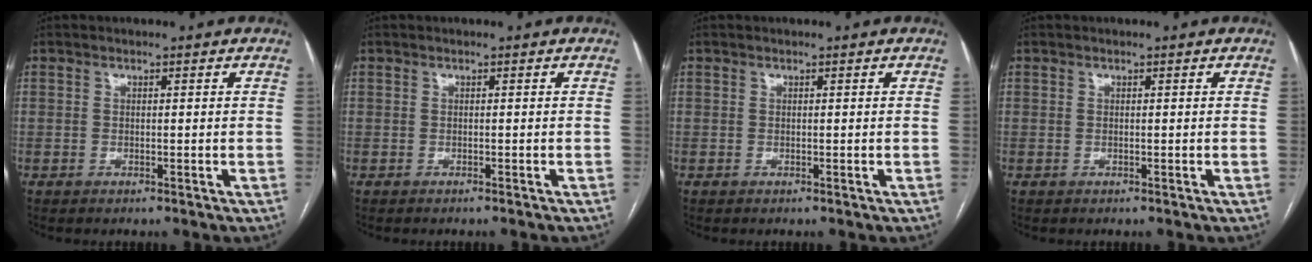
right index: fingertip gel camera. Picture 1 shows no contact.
{"total": 0.8, "force": [-0.6, -0.2, 0.4], "torque": [-0.004, 0.003, -0.010]}
{"total": 0.0}
{"total": 0.0}